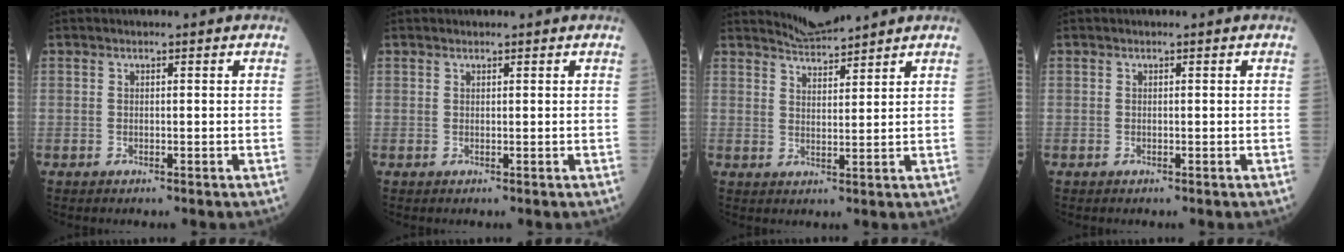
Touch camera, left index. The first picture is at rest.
{"total": 0.0}
{"total": 3.7, "force": [3.7, -0.5, -0.1], "torque": [-0.006, 0.003, 0.072]}
{"total": 0.0}